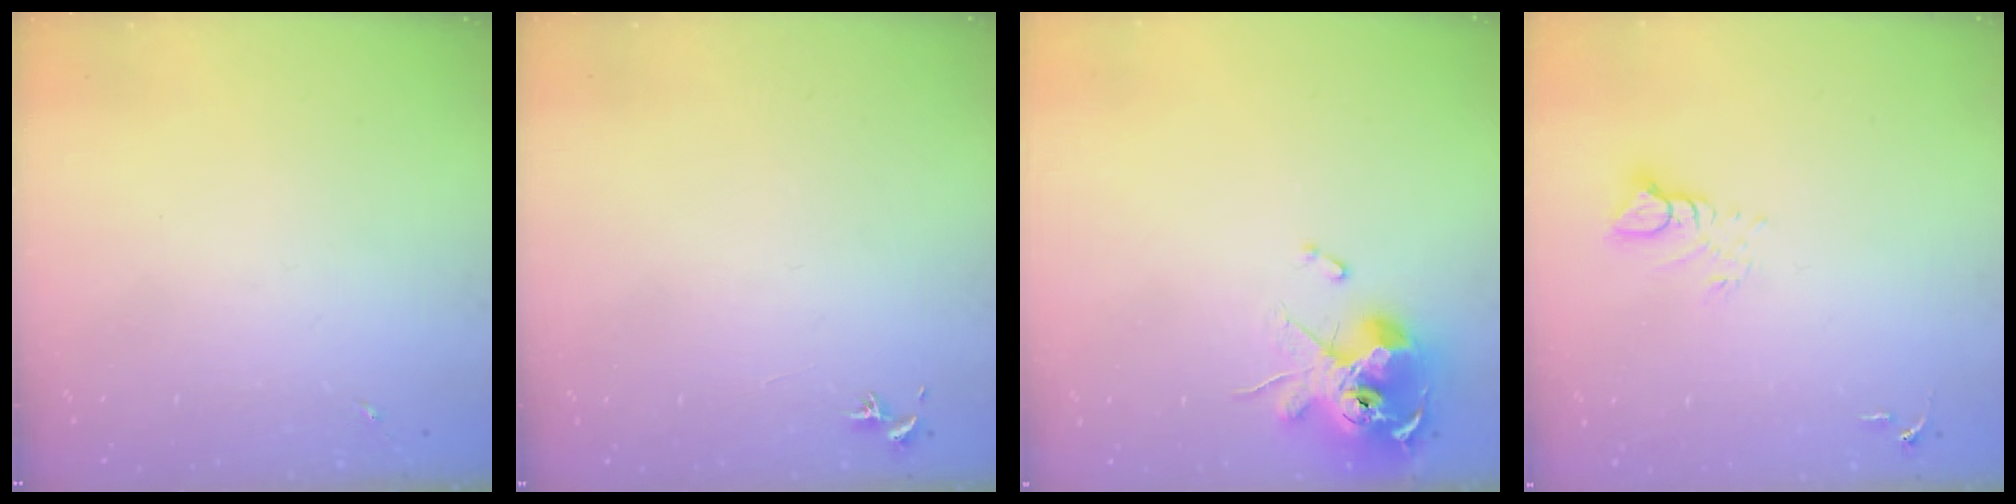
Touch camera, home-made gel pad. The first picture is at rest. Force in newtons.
{"total": 0.8, "press": 0.7, "slide": 0.3}
{"total": 13.0, "press": 12.9, "slide": 1.8}
{"total": 5.3, "press": 5.3, "slide": 0.3}